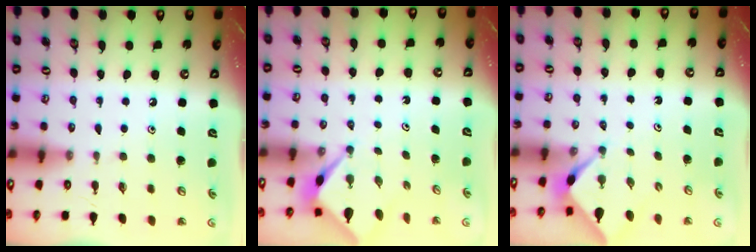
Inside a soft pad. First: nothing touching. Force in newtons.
{"total": 2.7, "press": 2.7, "slide": 0.1}
{"total": 2.4, "press": 2.4, "slide": 0.1}